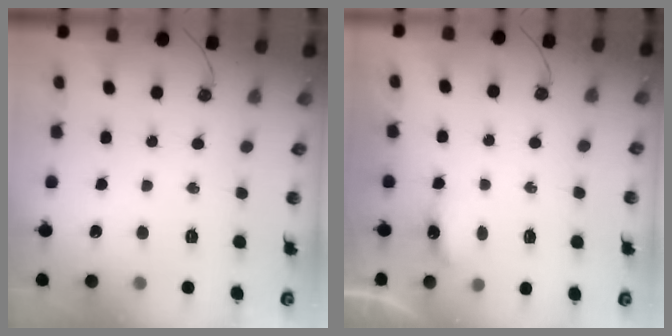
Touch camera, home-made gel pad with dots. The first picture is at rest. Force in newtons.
{"total": 4.5, "press": 4.4, "slide": 0.8}